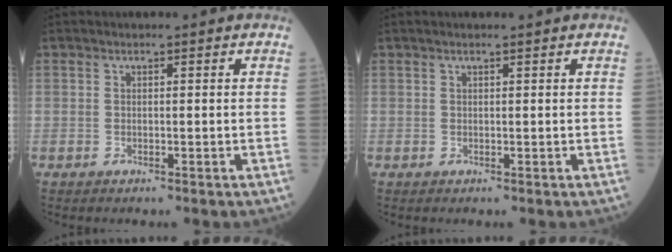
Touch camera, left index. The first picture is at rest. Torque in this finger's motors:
{"motor_torque": [0.25, -1.09, 0.00, 0.01]}